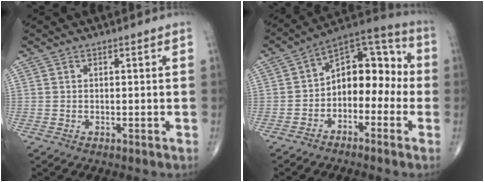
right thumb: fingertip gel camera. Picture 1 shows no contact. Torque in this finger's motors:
{"motor_torque": [0.06, 0.27, 0.71, -0.19, 0.10]}